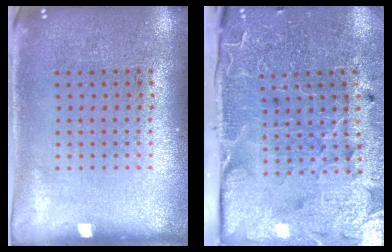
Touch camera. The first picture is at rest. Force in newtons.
{"total": 3.8, "press": 3.6, "slide": 1.3}